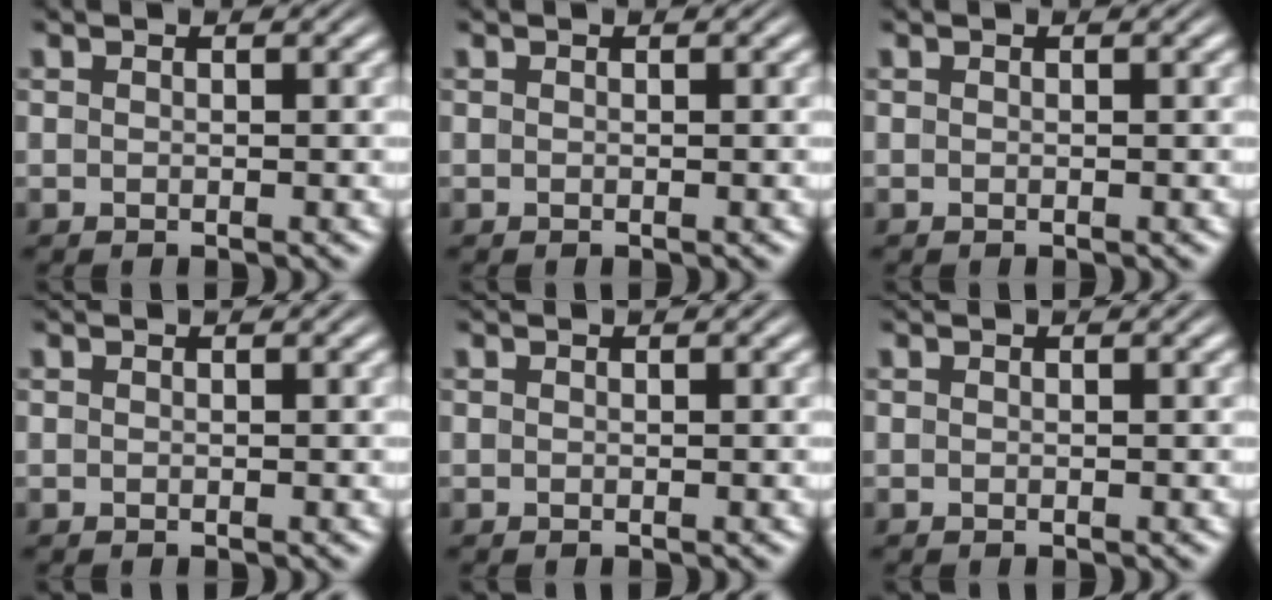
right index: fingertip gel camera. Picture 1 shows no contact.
{"total": 0.0}
{"total": 0.0}
{"total": 0.0}
{"total": 0.0}
{"total": 0.0}